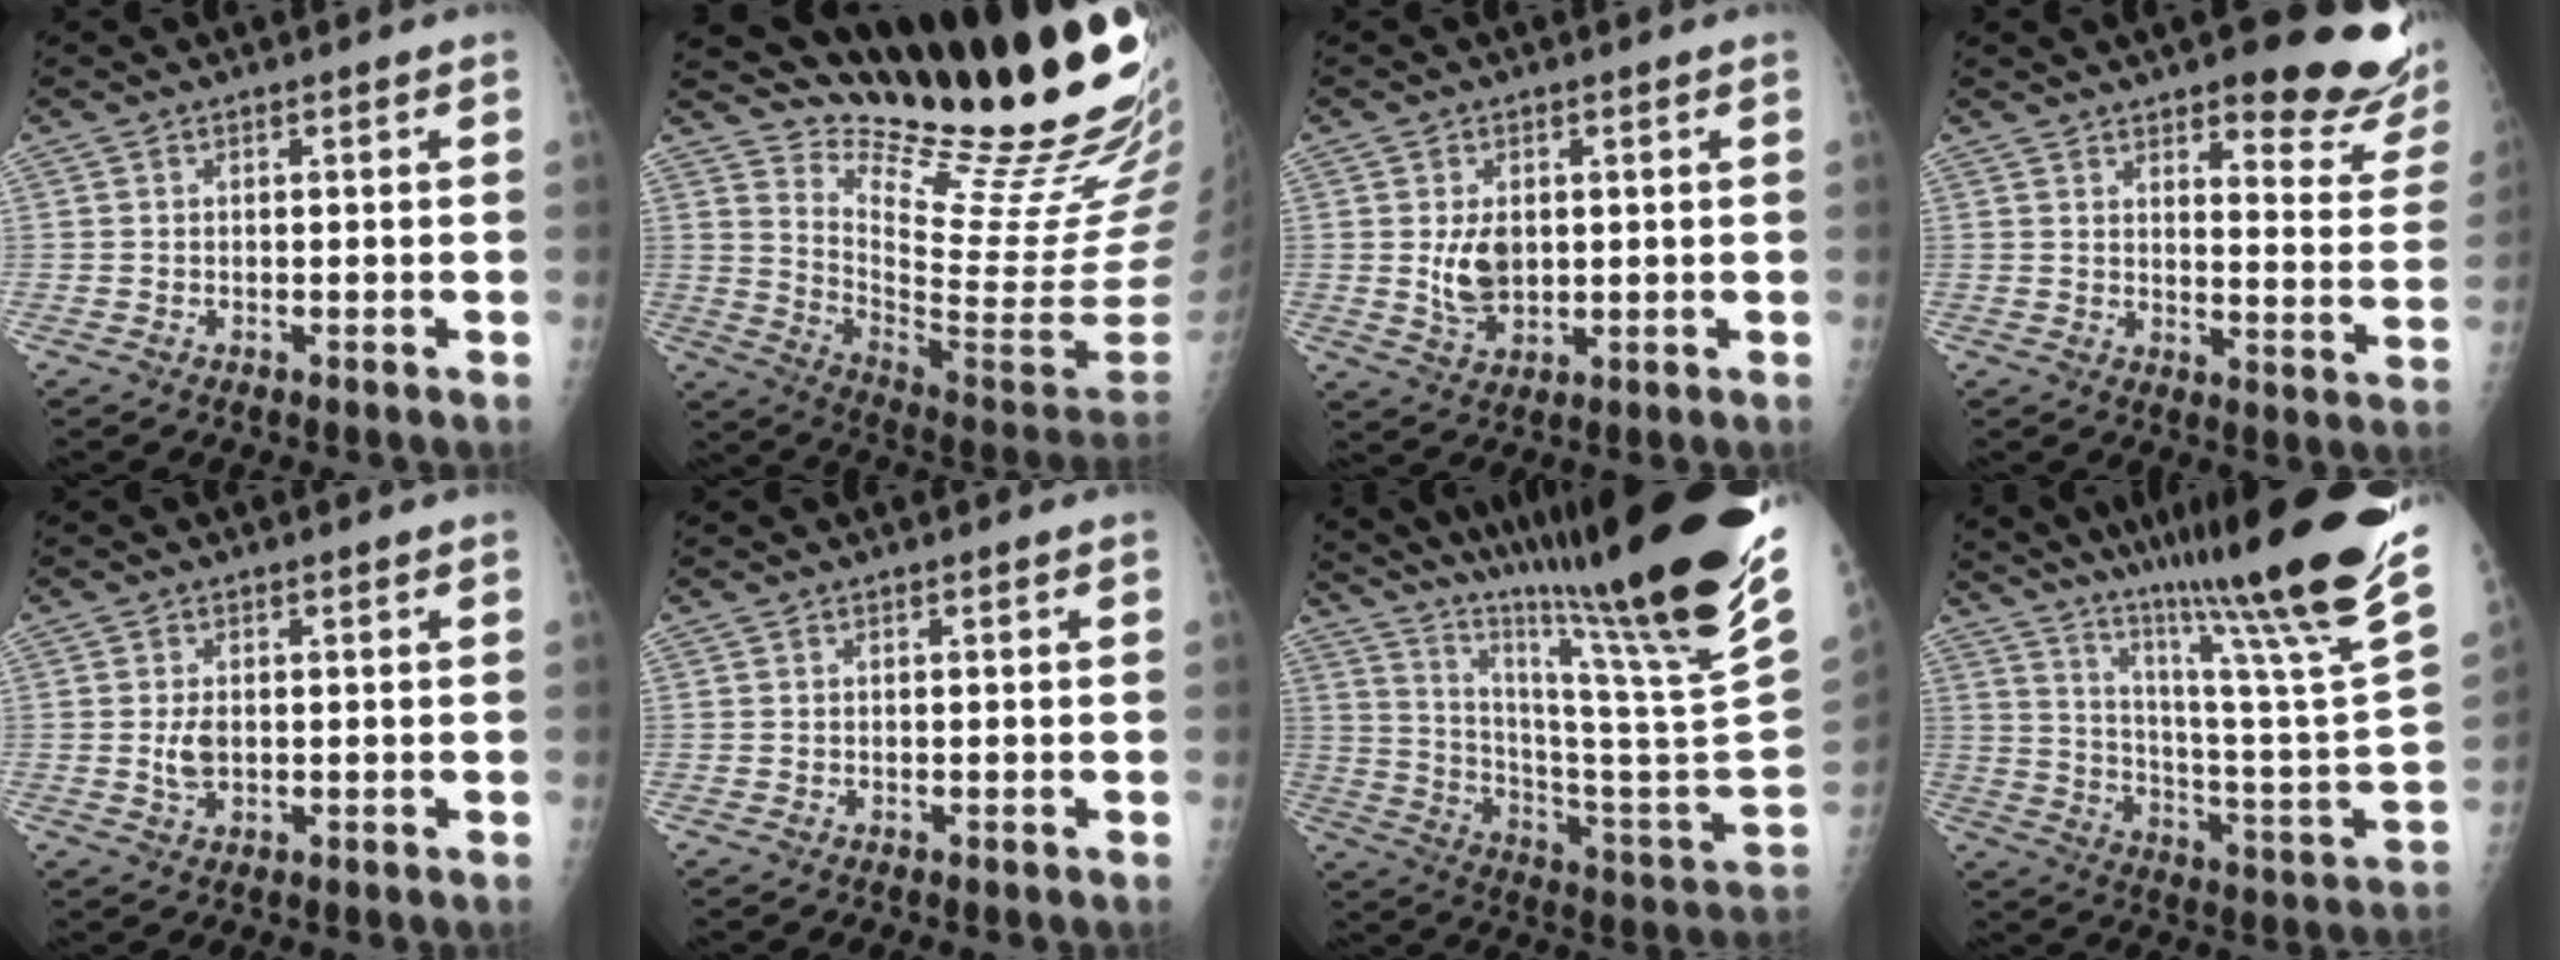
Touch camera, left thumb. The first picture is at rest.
{"total": 26.2, "force": [22.2, 3.3, 13.5], "torque": [-0.171, -0.184, 0.322]}
{"total": 5.8, "force": [0.8, 3.7, 4.4], "torque": [-0.067, -0.013, 0.026]}
{"total": 18.0, "force": [13.0, 5.2, 11.3], "torque": [-0.096, -0.083, 0.152]}
{"total": 3.0, "force": [0.3, 1.6, 2.5], "torque": [-0.048, -0.005, 0.011]}
{"total": 0.0}
{"total": 38.7, "force": [27.5, 2.7, 27.0], "torque": [-0.361, -0.147, 0.408]}
{"total": 35.2, "force": [24.5, 2.9, 25.2], "torque": [-0.339, -0.117, 0.360]}